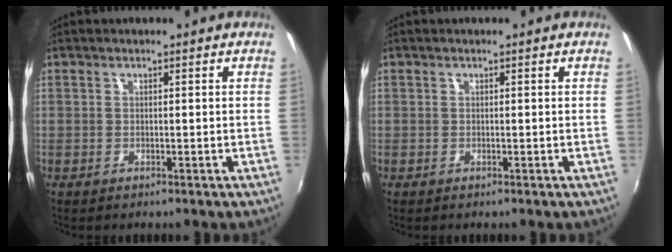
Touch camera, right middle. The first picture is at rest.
{"total": 0.0}